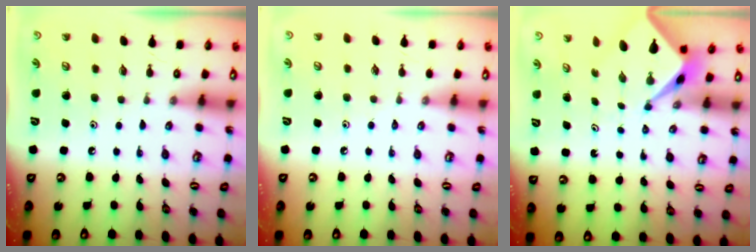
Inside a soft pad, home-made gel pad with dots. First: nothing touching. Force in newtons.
{"total": 2.1, "press": 2.1, "slide": 0.4}
{"total": 2.6, "press": 2.6, "slide": 0.2}